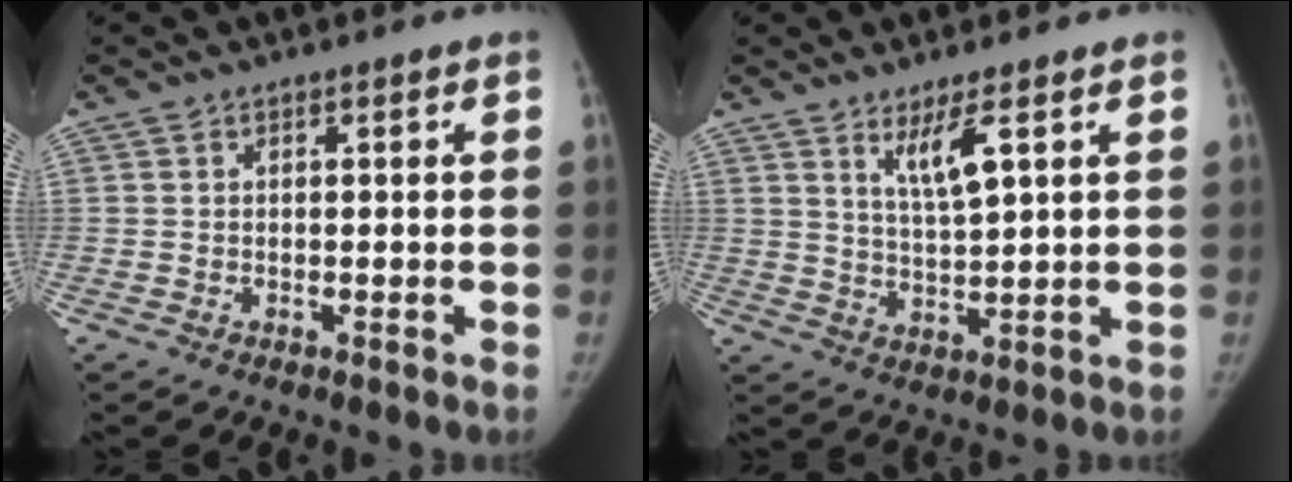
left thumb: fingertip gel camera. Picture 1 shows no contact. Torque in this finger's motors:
{"motor_torque": [0.05, 0.08, 0.07, 0.05, 0.02]}